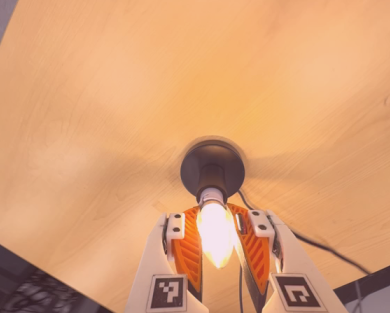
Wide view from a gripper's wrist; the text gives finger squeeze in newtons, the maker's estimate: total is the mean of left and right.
{"total": 22.6, "left": 20.4, "right": 24.8}